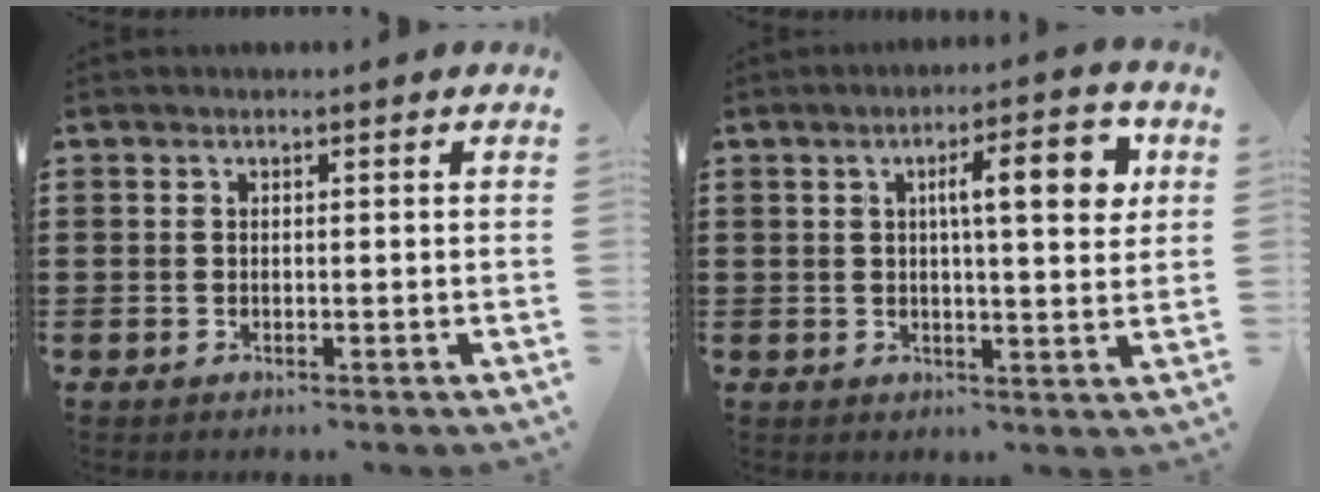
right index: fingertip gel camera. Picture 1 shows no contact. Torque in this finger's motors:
{"motor_torque": [1.24, 0.33, 0.35, 0.07]}